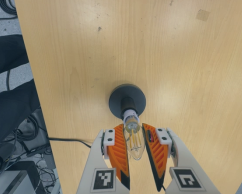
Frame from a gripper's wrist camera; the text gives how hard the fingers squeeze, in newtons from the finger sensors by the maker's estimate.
{"total": 13.4, "left": 12.3, "right": 14.6}